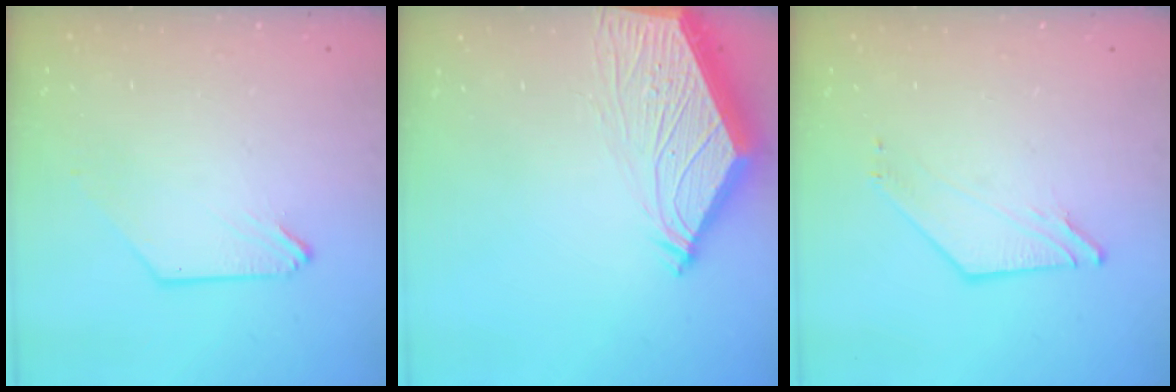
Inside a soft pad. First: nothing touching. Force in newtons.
{"total": 6.7, "press": 6.7, "slide": 1.0}
{"total": 2.7, "press": 2.7, "slide": 0.3}